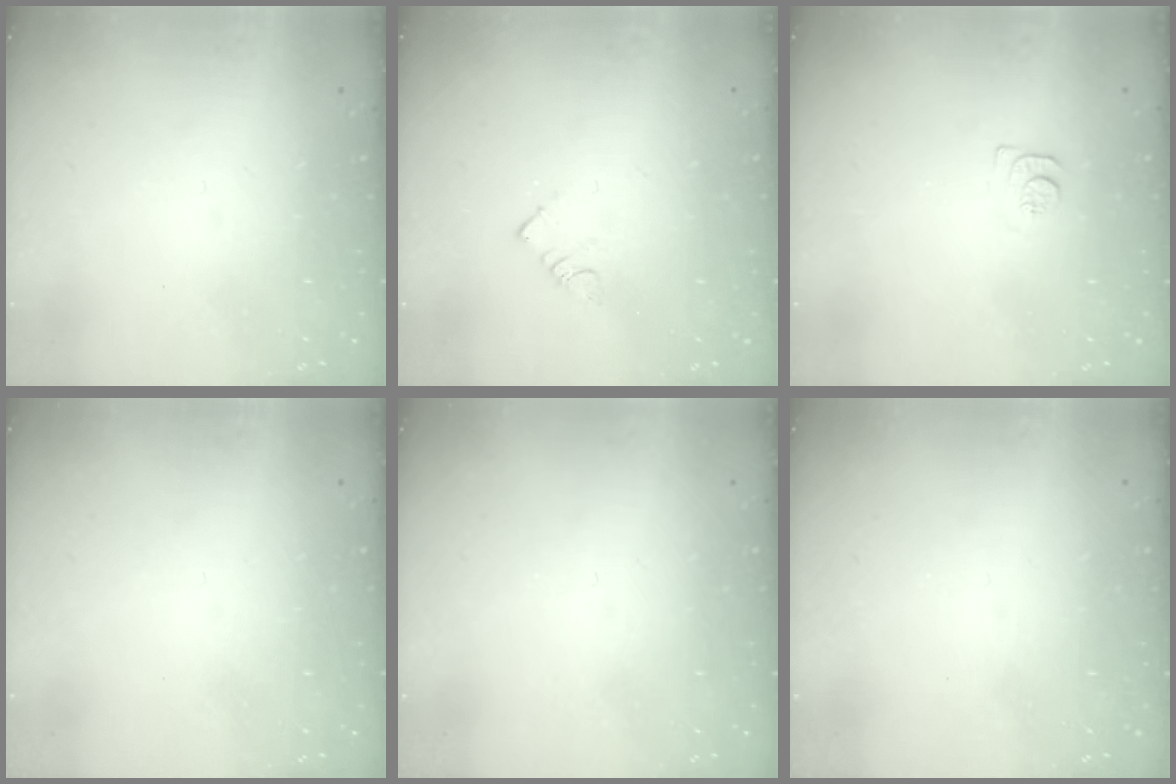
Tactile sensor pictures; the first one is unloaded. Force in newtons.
{"total": 3.6, "press": 3.6, "slide": 0.2}
{"total": 4.3, "press": 4.3, "slide": 0.7}
{"total": 0.0}
{"total": 0.0}
{"total": 0.0}